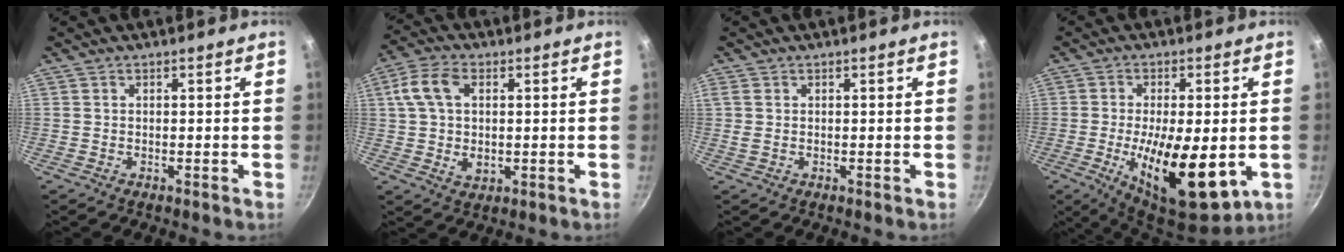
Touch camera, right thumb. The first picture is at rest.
{"total": 10.0, "force": [1.8, 6.3, 7.5], "torque": [-0.141, 0.005, 0.037]}
{"total": 1.5, "force": [0.3, 0.9, 1.1], "torque": [-0.039, 0.004, 0.011]}
{"total": 17.7, "force": [-3.7, 6.9, 15.9], "torque": [-0.258, -0.022, -0.038]}